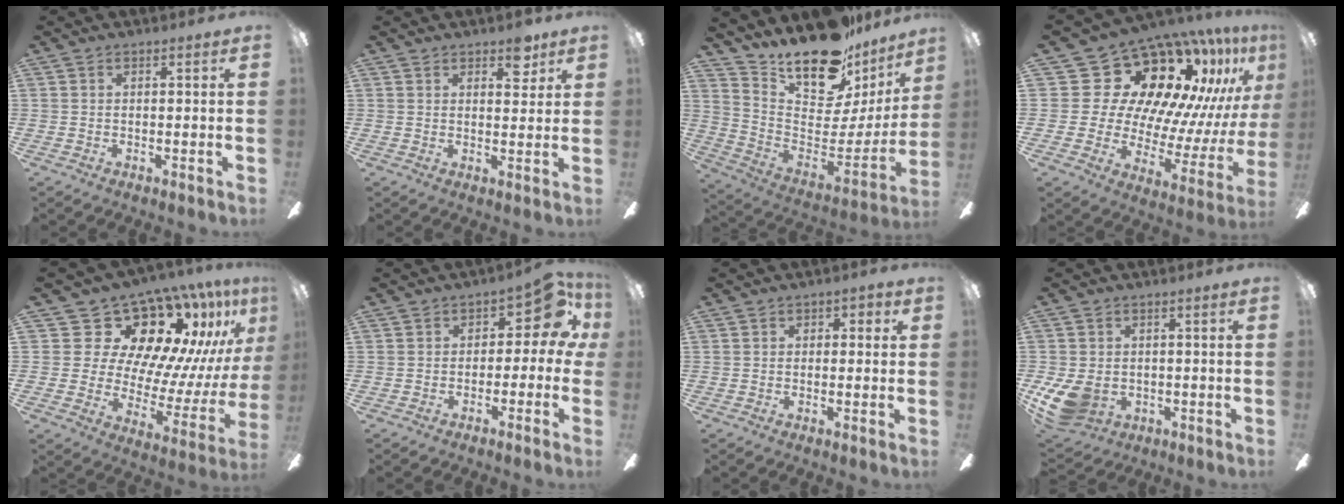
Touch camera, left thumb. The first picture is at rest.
{"total": 5.2, "force": [3.6, 2.7, 2.6], "torque": [-0.018, -0.013, 0.058]}
{"total": 19.6, "force": [16.5, 7.3, 7.7], "torque": [-0.111, -0.140, 0.285]}
{"total": 21.7, "force": [13.7, 12.4, 11.3], "torque": [-0.195, -0.124, 0.259]}
{"total": 18.6, "force": [14.1, 9.0, 8.1], "torque": [-0.118, -0.131, 0.257]}
{"total": 6.9, "force": [1.7, 4.0, 5.3], "torque": [-0.070, -0.010, 0.027]}
{"total": 1.6, "force": [-0.2, 1.3, 0.9], "torque": [-0.007, 0.004, -0.007]}
{"total": 9.0, "force": [-2.0, 6.8, 5.6], "torque": [-0.127, 0.006, -0.034]}